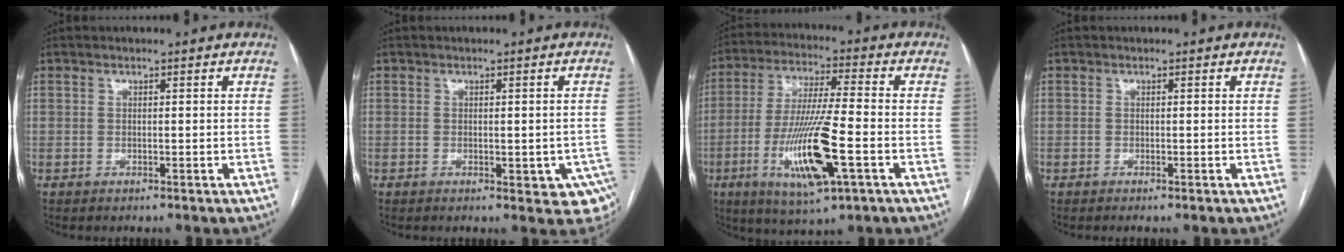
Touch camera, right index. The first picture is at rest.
{"total": 6.6, "force": [-2.2, 3.4, 5.2], "torque": [-0.038, 0.003, -0.022]}
{"total": 15.2, "force": [-4.9, 1.6, 14.3], "torque": [-0.284, -0.021, -0.085]}
{"total": 0.5, "force": [-0.3, 0.0, 0.5], "torque": [-0.011, 0.000, -0.004]}